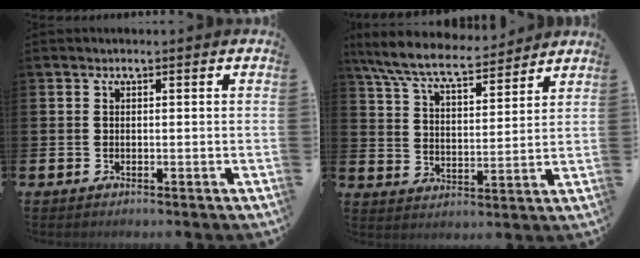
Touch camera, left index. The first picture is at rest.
{"total": 8.4, "force": [7.7, 1.3, 3.1], "torque": [-0.093, -0.041, 0.137]}